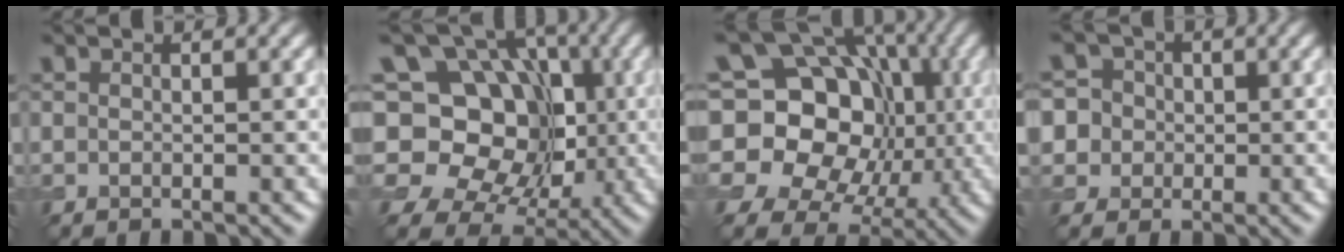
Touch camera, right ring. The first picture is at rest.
{"total": 14.7, "force": [0.2, 12.4, 7.8], "torque": [-0.134, 0.042, -0.029]}
{"total": 19.8, "force": [1.2, 16.8, 10.3], "torque": [-0.192, 0.063, -0.017]}
{"total": 7.3, "force": [1.2, 6.8, 2.2], "torque": [-0.052, 0.039, -0.004]}